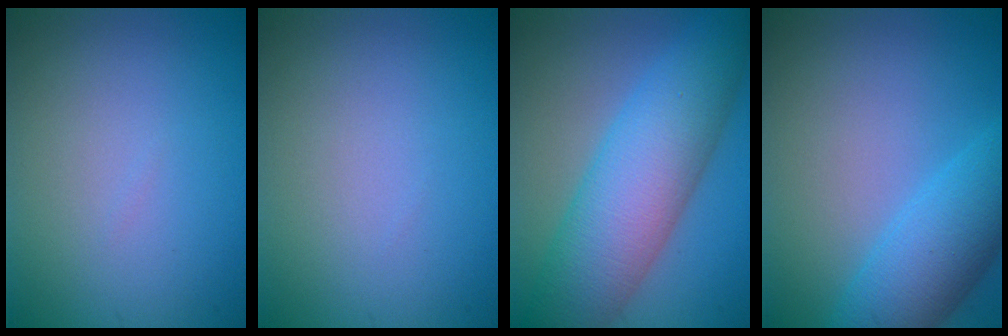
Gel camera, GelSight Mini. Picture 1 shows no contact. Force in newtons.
{"total": 0.0}
{"total": 9.9, "press": 9.9, "slide": 0.2}
{"total": 6.0, "press": 6.0, "slide": 0.3}